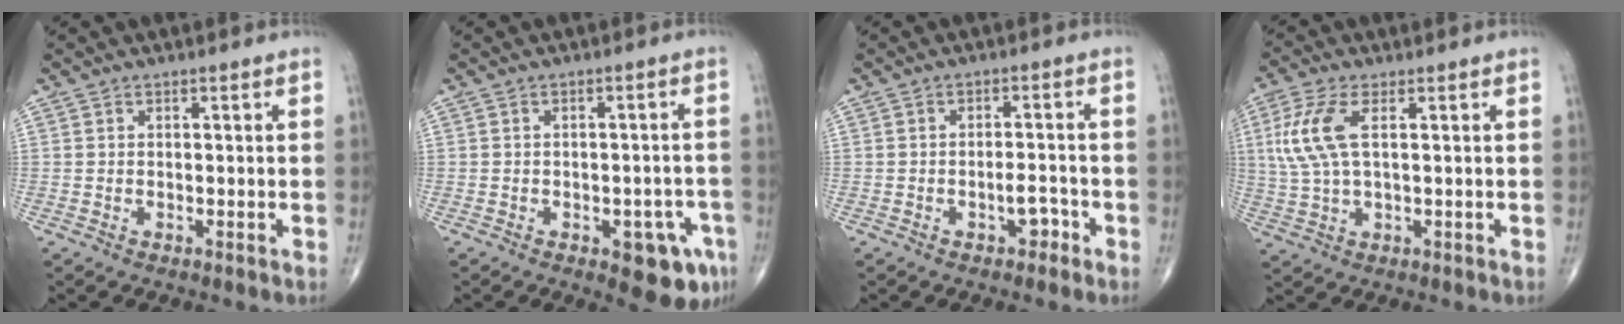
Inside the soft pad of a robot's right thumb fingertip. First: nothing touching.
{"total": 8.7, "force": [-4.0, 3.8, 6.8], "torque": [-0.056, 0.015, -0.044]}
{"total": 3.2, "force": [-1.7, 1.6, 2.1], "torque": [-0.021, 0.018, -0.024]}
{"total": 8.7, "force": [2.1, 3.5, 7.7], "torque": [-0.198, 0.007, 0.044]}